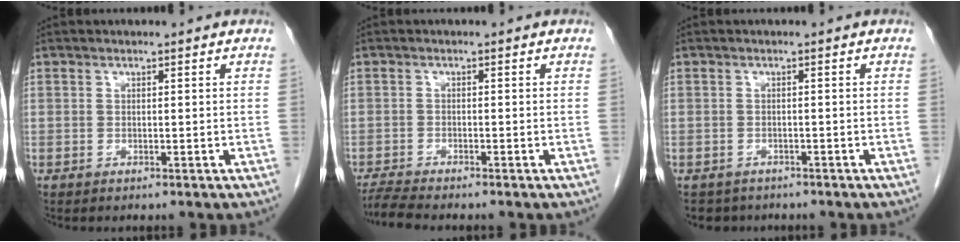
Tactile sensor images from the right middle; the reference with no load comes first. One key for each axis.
{"total": 3.6, "fx": -3.3, "fy": -0.7, "fz": 1.1, "tx": -0.028, "ty": -0.019, "tz": -0.061}
{"total": 3.4, "fx": -2.8, "fy": 1.9, "fz": 0.1, "tx": -0.005, "ty": 0.001, "tz": -0.039}